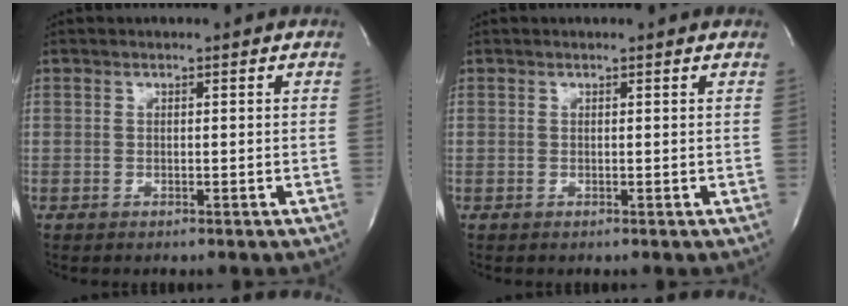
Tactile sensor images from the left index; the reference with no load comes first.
{"total": 1.0, "force": [1.0, 0.0, 0.2], "torque": [-0.013, -0.002, 0.008]}